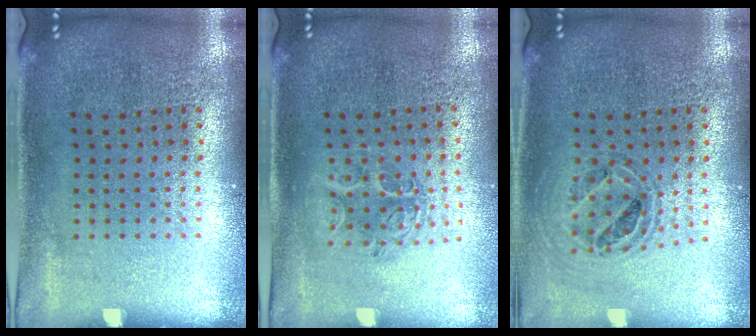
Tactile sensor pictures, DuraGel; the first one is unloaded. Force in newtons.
{"total": 1.2, "press": 1.2, "slide": 0.4}
{"total": 0.7, "press": 0.7, "slide": 0.2}